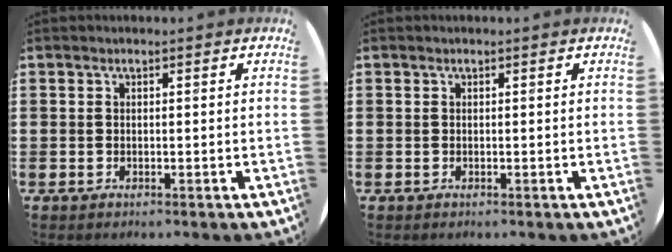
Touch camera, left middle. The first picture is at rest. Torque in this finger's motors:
{"motor_torque": [0.10, -0.15, -0.01, 0.01]}